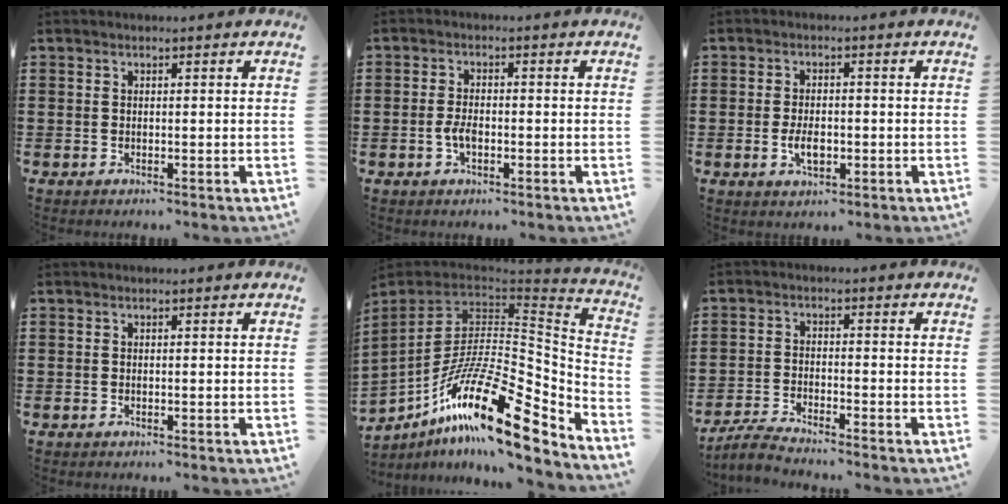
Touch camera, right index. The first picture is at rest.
{"total": 2.4, "force": [-0.8, 0.9, 2.0], "torque": [-0.055, -0.009, -0.018]}
{"total": 3.7, "force": [-0.9, 1.7, 3.1], "torque": [-0.058, -0.001, -0.012]}
{"total": 0.0}
{"total": 23.1, "force": [-11.8, 7.6, 18.3], "torque": [-0.343, 0.025, -0.210]}
{"total": 3.5, "force": [-3.4, -0.1, 0.9], "torque": [-0.031, -0.005, -0.072]}